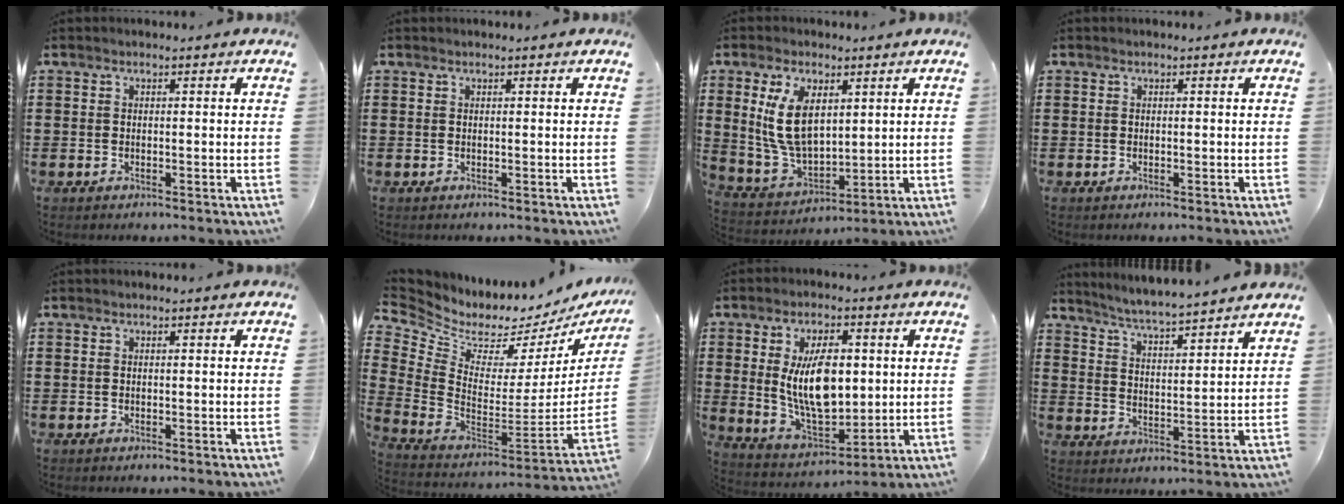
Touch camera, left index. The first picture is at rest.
{"total": 0.0}
{"total": 10.1, "force": [3.4, 5.7, 7.6], "torque": [-0.183, 0.004, 0.060]}
{"total": 0.0}
{"total": 0.0}
{"total": 3.3, "force": [2.5, 2.0, 0.6], "torque": [-0.043, -0.047, 0.036]}
{"total": 11.2, "force": [1.5, 6.1, 9.3], "torque": [-0.180, 0.004, 0.025]}
{"total": 4.6, "force": [4.4, -0.8, 0.7], "torque": [-0.035, -0.036, 0.074]}